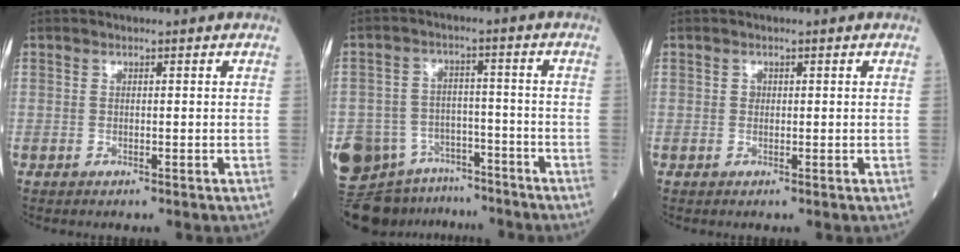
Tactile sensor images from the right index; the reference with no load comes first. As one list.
[{"total": 11.8, "force": [-9.3, 6.8, 2.4], "torque": [-0.057, 0.028, -0.142]}, {"total": 0.6, "force": [0.1, 0.6, 0.2], "torque": [0.000, 0.002, 0.001]}]